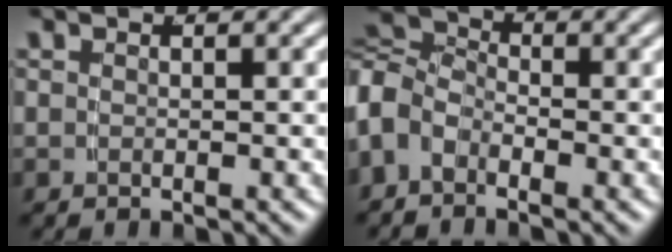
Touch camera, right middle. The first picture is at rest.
{"total": 6.4, "force": [-0.3, 5.7, 2.8], "torque": [-0.065, -0.013, -0.010]}